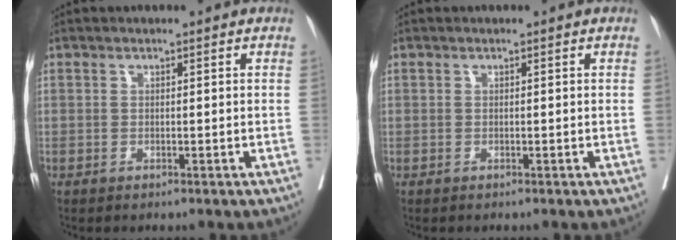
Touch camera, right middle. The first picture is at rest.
{"total": 0.0}